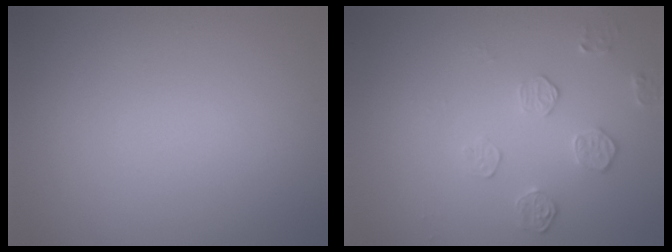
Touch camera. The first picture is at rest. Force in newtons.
{"total": 1.8, "press": 1.2, "slide": 1.3}